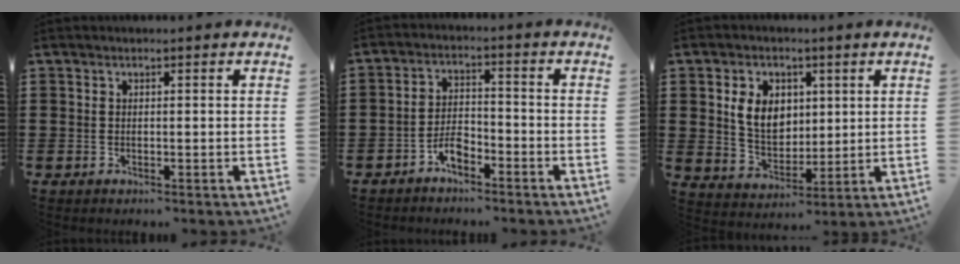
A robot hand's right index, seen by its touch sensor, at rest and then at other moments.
{"total": 3.9, "force": [-2.8, 1.4, 2.3], "torque": [-0.051, 0.005, -0.056]}
{"total": 7.3, "force": [1.9, 5.4, 4.4], "torque": [-0.104, 0.013, 0.031]}